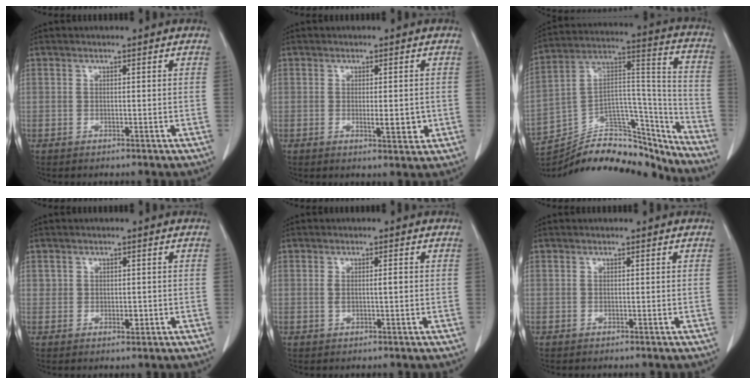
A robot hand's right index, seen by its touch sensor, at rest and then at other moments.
{"total": 3.3, "force": [-0.5, 0.9, 3.1], "torque": [-0.045, -0.005, -0.004]}
{"total": 28.5, "force": [-25.6, 8.3, 9.5], "torque": [-0.156, 0.035, -0.388]}
{"total": 1.7, "force": [-0.1, 1.3, 1.0], "torque": [-0.013, -0.001, 0.001]}
{"total": 2.1, "force": [0.1, 0.5, 2.1], "torque": [-0.041, 0.004, 0.005]}
{"total": 0.0}